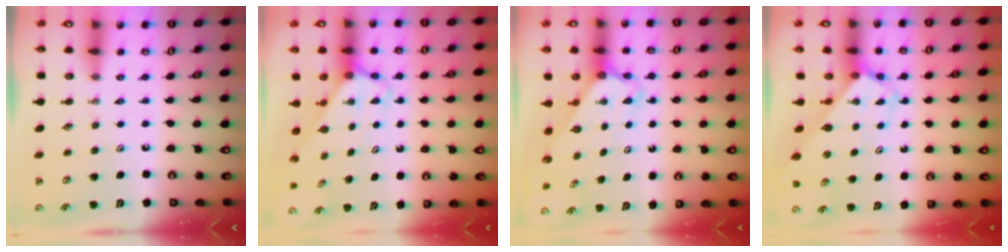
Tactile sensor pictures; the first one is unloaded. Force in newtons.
{"total": 2.5, "press": 2.5, "slide": 0.2}
{"total": 2.2, "press": 2.2, "slide": 0.1}
{"total": 2.7, "press": 2.7, "slide": 0.1}